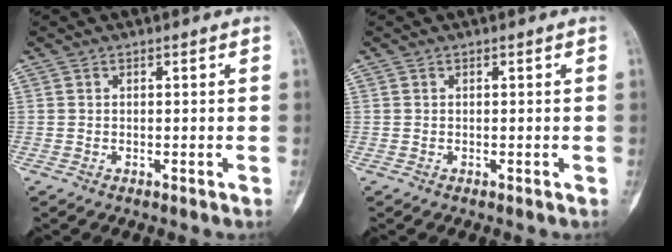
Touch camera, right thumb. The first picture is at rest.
{"total": 0.0}